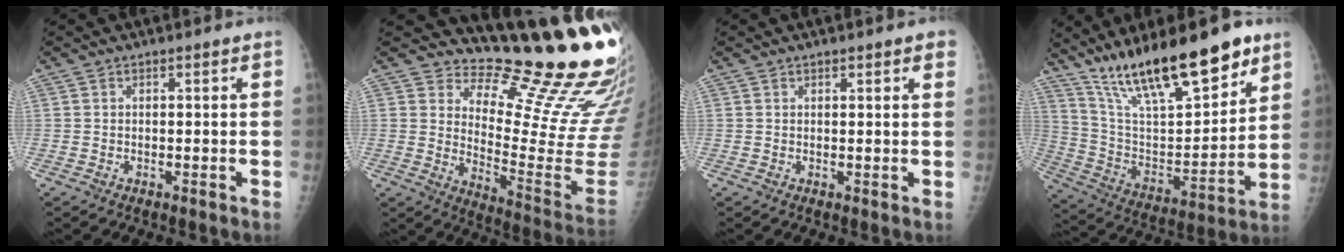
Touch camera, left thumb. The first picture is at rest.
{"total": 21.4, "force": [18.8, 2.9, 9.7], "torque": [-0.102, -0.204, 0.248]}
{"total": 2.4, "force": [1.6, 0.6, 1.7], "torque": [-0.015, -0.002, 0.017]}
{"total": 24.5, "force": [16.8, 7.1, 16.3], "torque": [-0.247, -0.062, 0.298]}